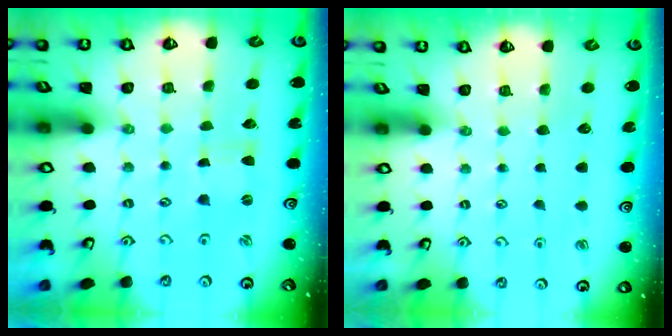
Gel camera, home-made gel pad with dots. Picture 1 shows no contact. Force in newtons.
{"total": 0.0}